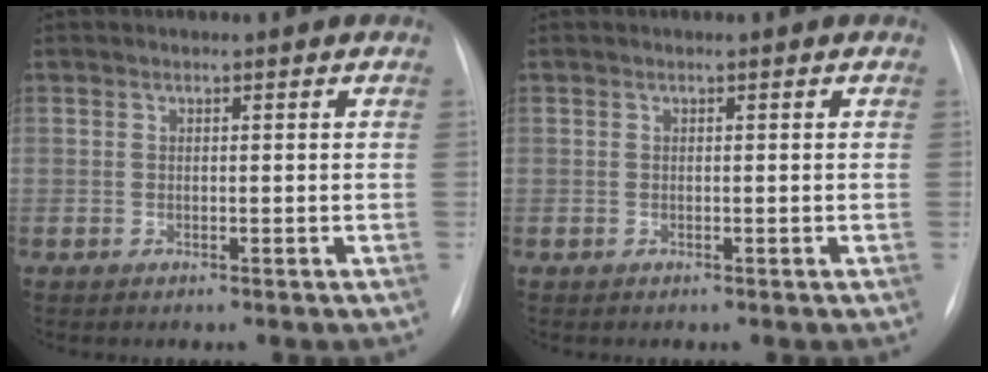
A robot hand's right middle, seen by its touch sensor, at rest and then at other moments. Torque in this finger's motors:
{"motor_torque": [0.65, -0.91, 0.08, 0.01]}